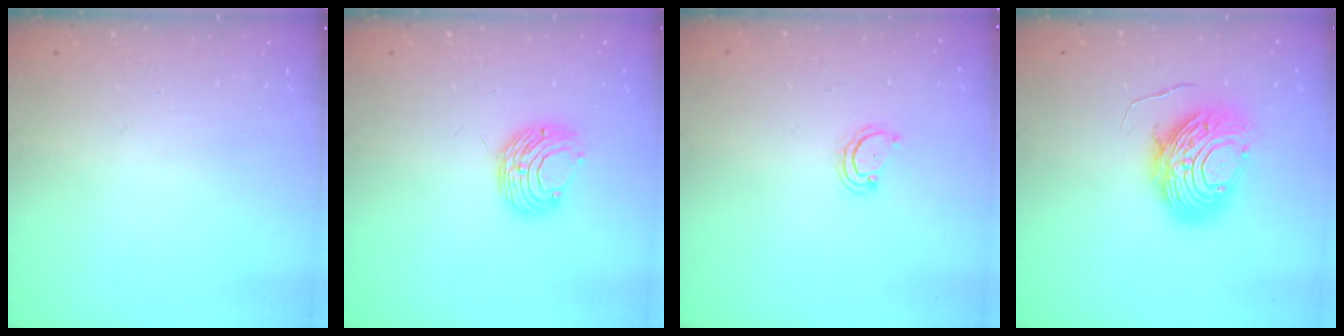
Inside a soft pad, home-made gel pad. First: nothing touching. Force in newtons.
{"total": 8.5, "press": 8.5, "slide": 0.6}
{"total": 3.1, "press": 3.0, "slide": 0.4}
{"total": 10.8, "press": 10.8, "slide": 1.0}